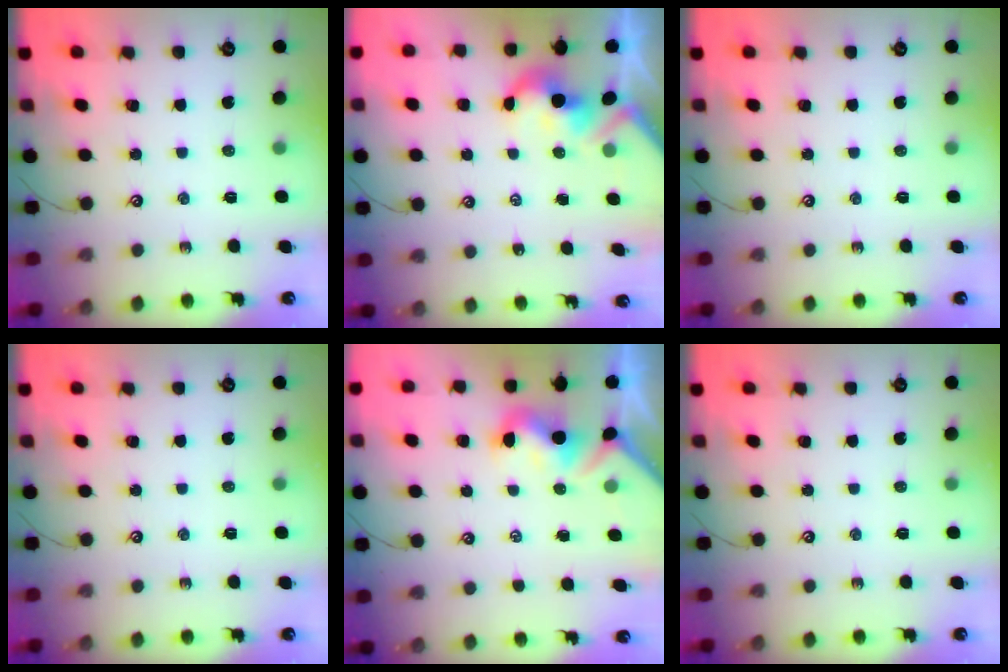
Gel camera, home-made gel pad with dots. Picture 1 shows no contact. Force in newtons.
{"total": 3.8, "press": 3.7, "slide": 0.7}
{"total": 0.0}
{"total": 0.0}
{"total": 1.5, "press": 1.3, "slide": 0.7}
{"total": 0.0}